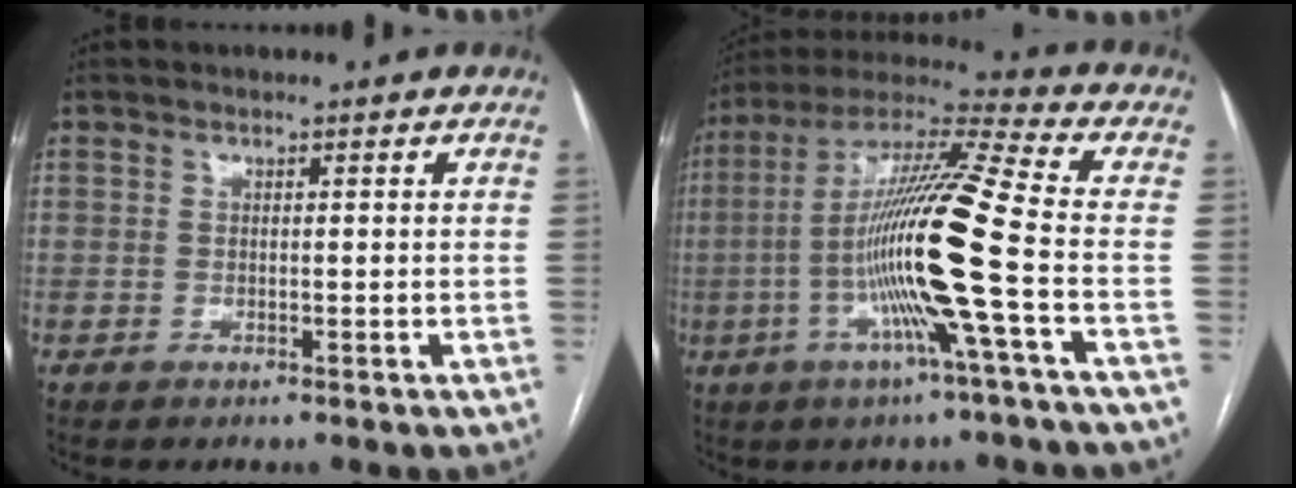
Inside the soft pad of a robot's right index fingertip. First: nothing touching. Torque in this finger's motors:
{"motor_torque": [2.14, 0.00, 1.05, 0.21]}